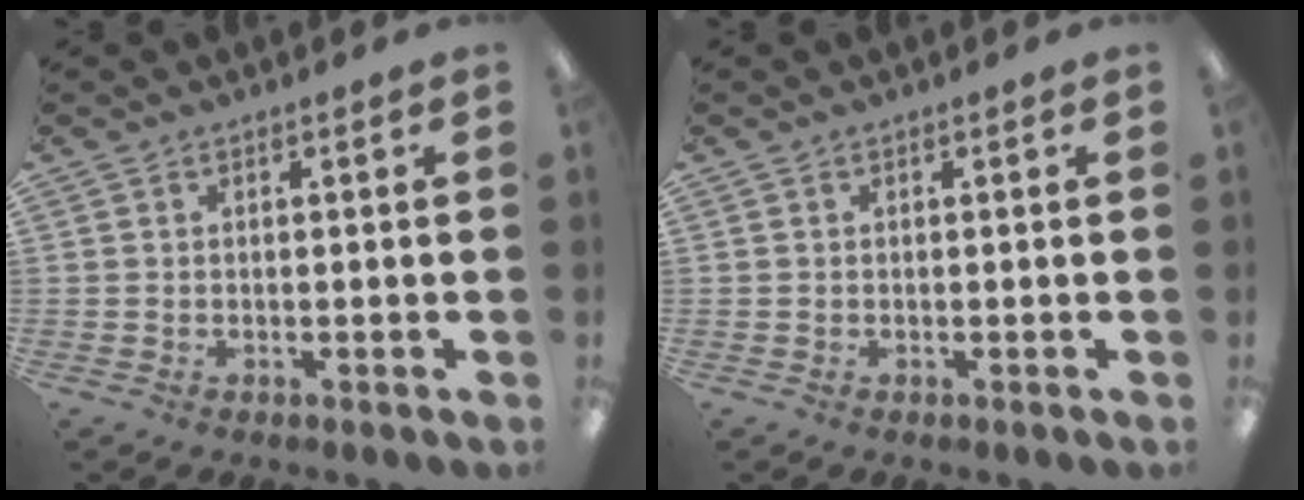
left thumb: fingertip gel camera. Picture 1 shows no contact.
{"total": 0.0}